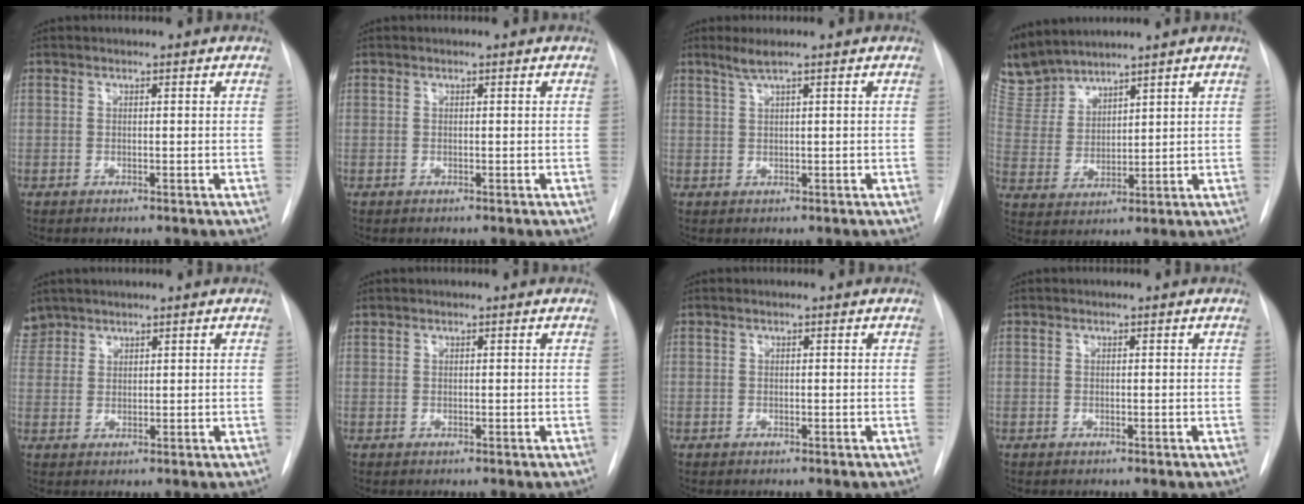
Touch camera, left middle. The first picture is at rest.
{"total": 0.0}
{"total": 2.2, "force": [1.4, -0.3, 1.6], "torque": [-0.042, 0.008, 0.031]}
{"total": 7.6, "force": [7.5, 1.0, 0.6], "torque": [-0.034, 0.012, 0.172]}
{"total": 3.4, "force": [3.0, 1.7, -0.2], "torque": [0.005, 0.011, 0.061]}
{"total": 0.0}
{"total": 0.0}
{"total": 0.0}